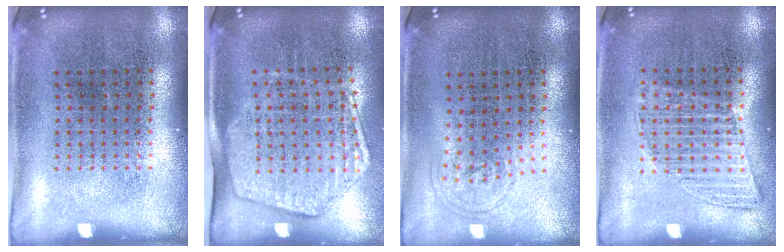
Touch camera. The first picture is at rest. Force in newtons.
{"total": 1.9, "press": 1.6, "slide": 1.1}
{"total": 0.7, "press": 0.5, "slide": 0.5}
{"total": 1.0, "press": 1.0, "slide": 0.3}